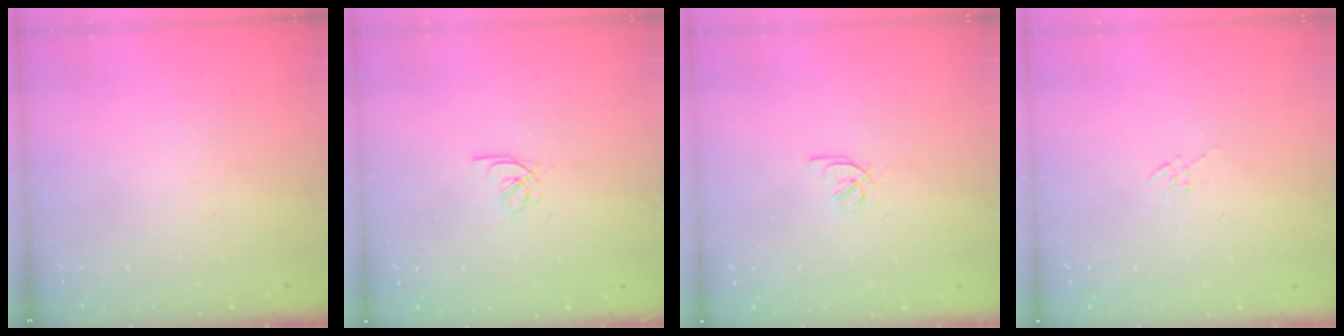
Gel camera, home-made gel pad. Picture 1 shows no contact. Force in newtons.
{"total": 2.2, "press": 2.2, "slide": 0.4}
{"total": 2.1, "press": 2.1, "slide": 0.2}
{"total": 2.7, "press": 2.7, "slide": 0.5}